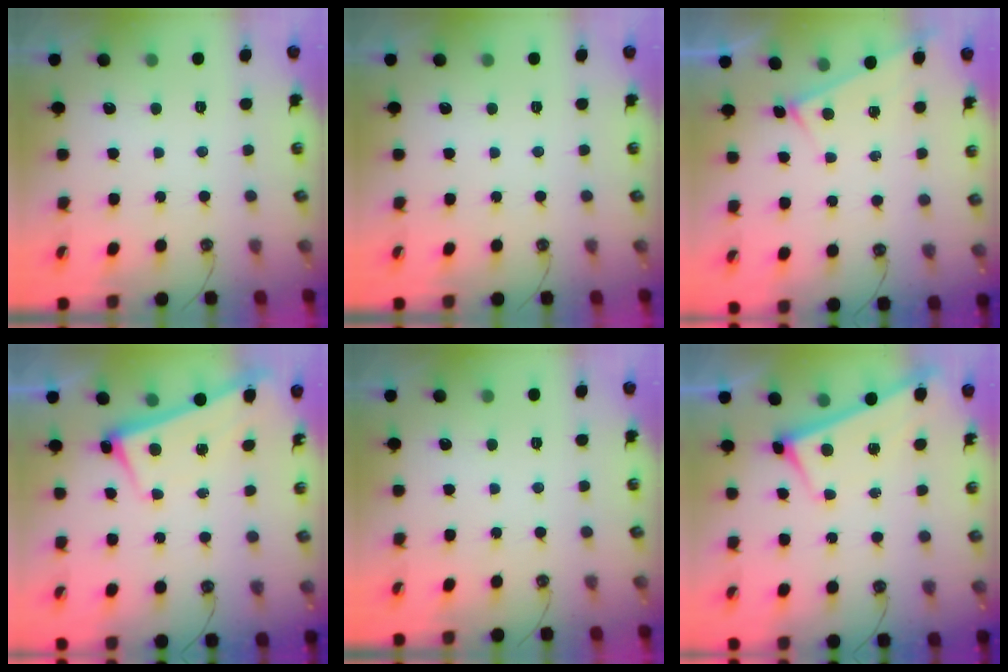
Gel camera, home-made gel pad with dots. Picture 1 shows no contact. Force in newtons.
{"total": 0.0}
{"total": 5.7, "press": 5.7, "slide": 0.2}
{"total": 2.4, "press": 2.3, "slide": 0.9}
{"total": 0.0}
{"total": 2.9, "press": 2.9, "slide": 0.2}